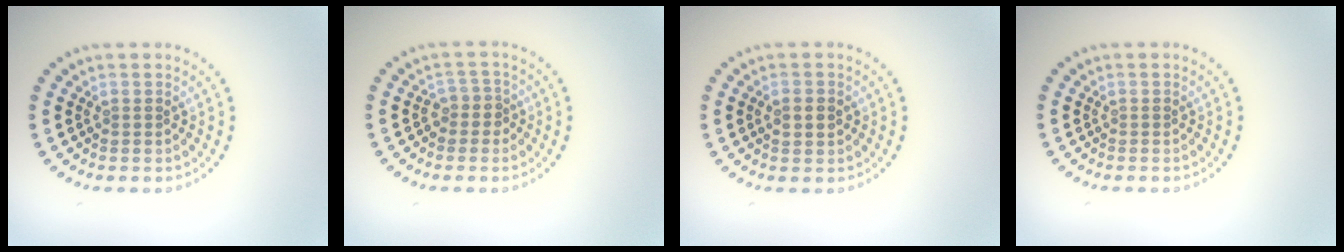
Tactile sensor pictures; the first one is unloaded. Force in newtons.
{"total": 1.7, "press": 1.4, "slide": 1.1}
{"total": 2.1, "press": 2.1, "slide": 0.0}
{"total": 0.0}